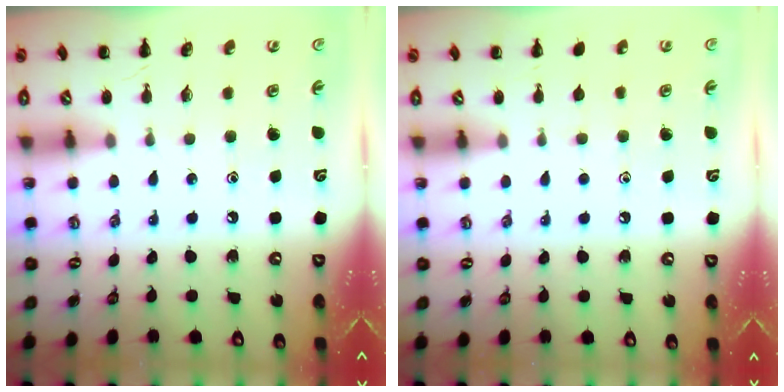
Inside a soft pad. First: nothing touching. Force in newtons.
{"total": 1.5, "press": 1.3, "slide": 0.7}